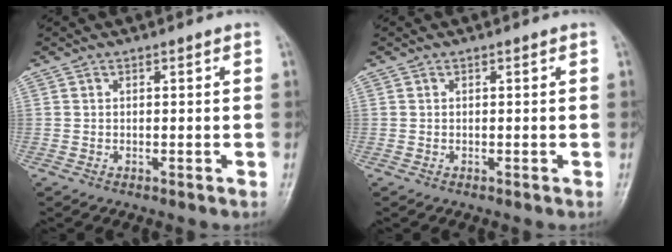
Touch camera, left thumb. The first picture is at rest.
{"total": 0.0}